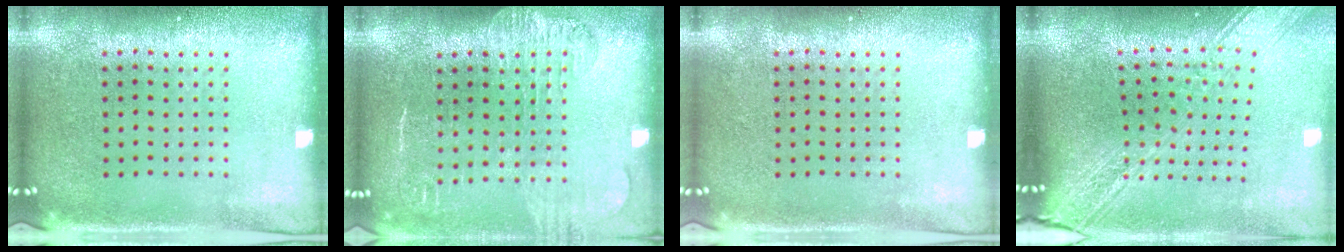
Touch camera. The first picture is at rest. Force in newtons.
{"total": 1.8, "press": 1.5, "slide": 1.0}
{"total": 0.0}
{"total": 2.9, "press": 2.2, "slide": 1.9}